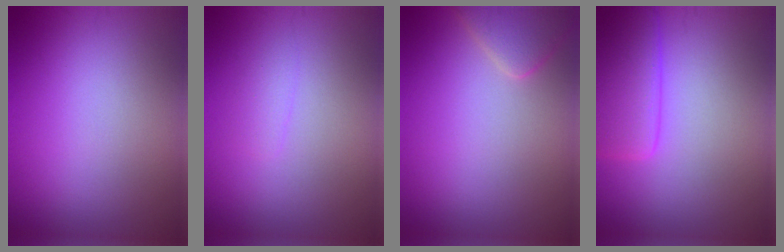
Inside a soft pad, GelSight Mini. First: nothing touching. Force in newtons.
{"total": 0.8, "press": 0.8, "slide": 0.1}
{"total": 2.8, "press": 2.8, "slide": 0.1}
{"total": 5.0, "press": 5.0, "slide": 0.3}